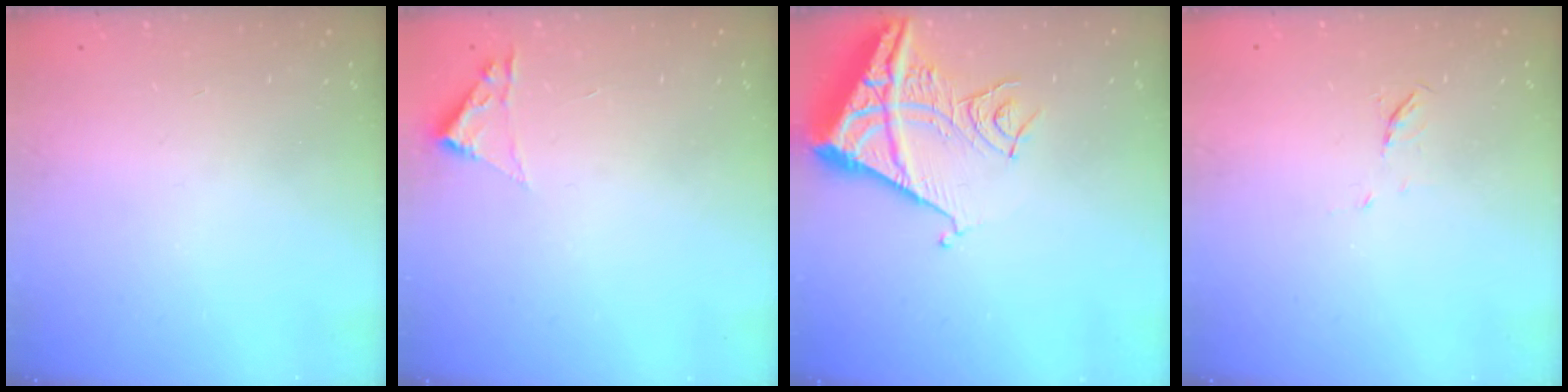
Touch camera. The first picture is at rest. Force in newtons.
{"total": 1.8, "press": 1.8, "slide": 0.2}
{"total": 12.2, "press": 12.1, "slide": 1.5}
{"total": 4.0, "press": 4.0, "slide": 0.6}